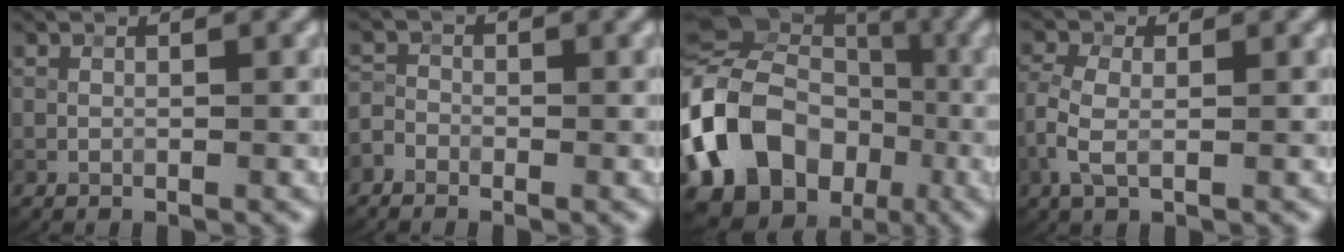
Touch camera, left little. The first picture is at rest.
{"total": 2.1, "force": [-1.5, 1.3, 0.5], "torque": [-0.004, 0.007, -0.034]}
{"total": 16.7, "force": [-4.7, 13.6, 8.4], "torque": [-0.205, 0.008, -0.104]}
{"total": 3.4, "force": [-0.6, 1.8, 2.8], "torque": [-0.073, 0.002, -0.019]}